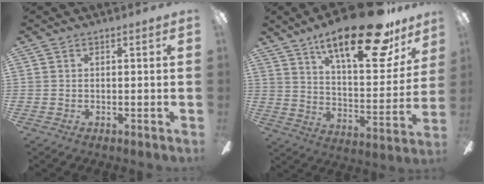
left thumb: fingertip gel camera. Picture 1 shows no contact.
{"total": 24.4, "force": [16.6, 7.6, 16.1], "torque": [-0.242, -0.100, 0.268]}